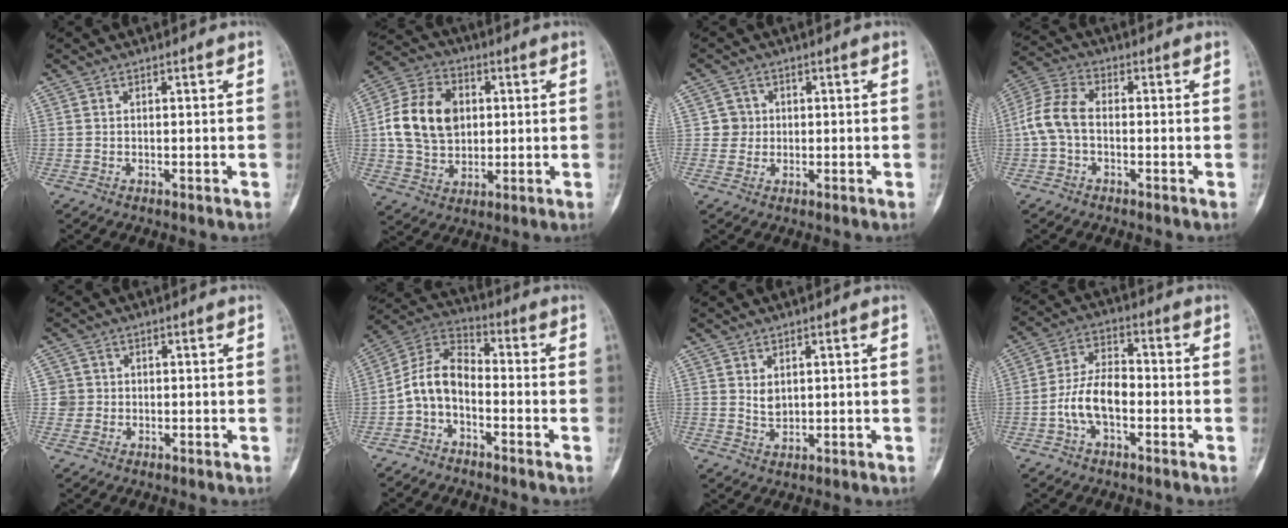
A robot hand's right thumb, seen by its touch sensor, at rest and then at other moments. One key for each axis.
{"total": 15.0, "fx": 1.8, "fy": 11.3, "fz": 9.8, "tx": -0.156, "ty": 0.010, "tz": 0.031}
{"total": 3.0, "fx": 0.3, "fy": 3.0, "fz": 0.0, "tx": 0.023, "ty": 0.006, "tz": 0.000}
{"total": 7.7, "fx": -0.9, "fy": 4.9, "fz": 5.9, "tx": -0.126, "ty": 0.024, "tz": -0.028}
{"total": 2.6, "fx": 0.1, "fy": 2.6, "fz": -0.1, "tx": 0.021, "ty": 0.007, "tz": 0.000}
{"total": 8.3, "fx": -2.9, "fy": 5.0, "fz": 5.9, "tx": -0.107, "ty": 0.055, "tz": -0.072}
{"total": 2.5, "fx": 1.0, "fy": 1.6, "fz": 1.7, "tx": -0.021, "ty": -0.010, "tz": 0.023}
{"total": 8.8, "fx": -2.5, "fy": 4.8, "fz": 7.0, "tx": -0.129, "ty": 0.033, "tz": -0.054}